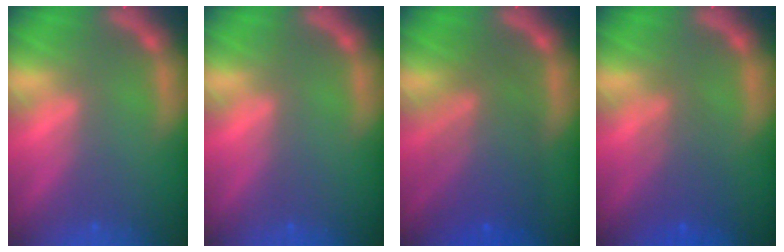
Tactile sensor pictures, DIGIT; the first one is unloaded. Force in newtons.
{"total": 0.0}
{"total": 7.5}
{"total": 3.6}